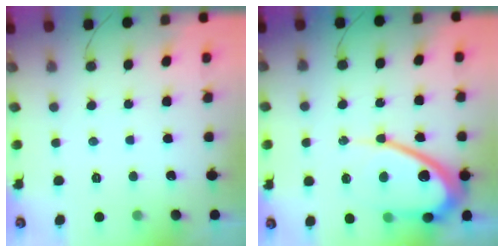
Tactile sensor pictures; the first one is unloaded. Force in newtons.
{"total": 12.9, "press": 12.9, "slide": 1.2}